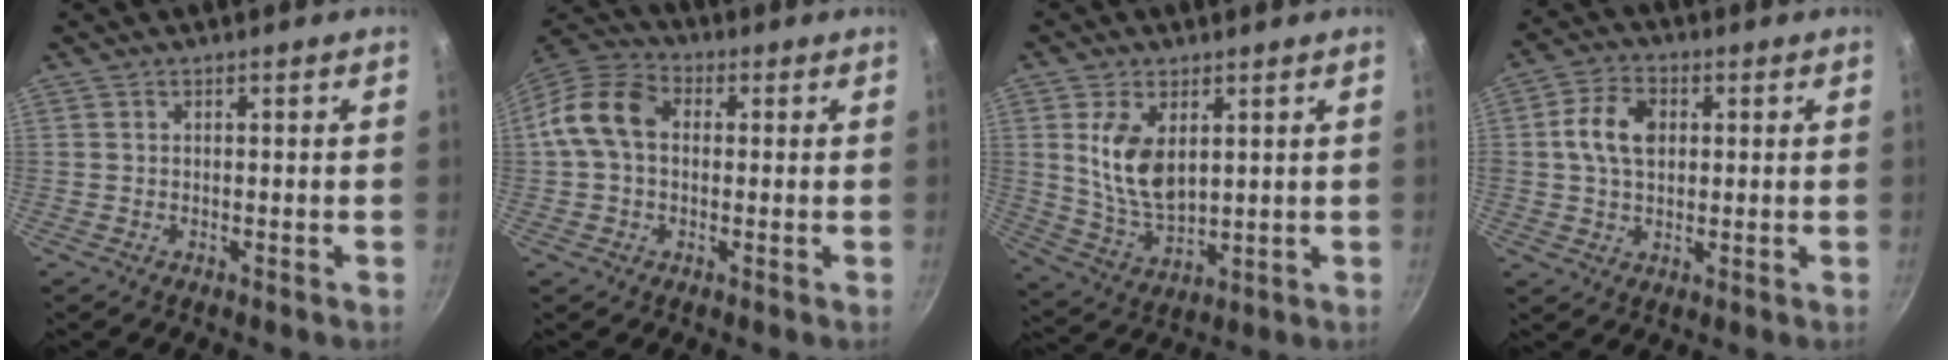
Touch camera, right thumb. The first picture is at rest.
{"total": 11.0, "force": [0.8, 8.1, 7.4], "torque": [-0.120, 0.030, -0.004]}
{"total": 10.7, "force": [2.7, 6.2, 8.3], "torque": [-0.149, -0.025, 0.065]}
{"total": 8.5, "force": [1.4, 6.0, 5.8], "torque": [-0.092, 0.012, 0.016]}